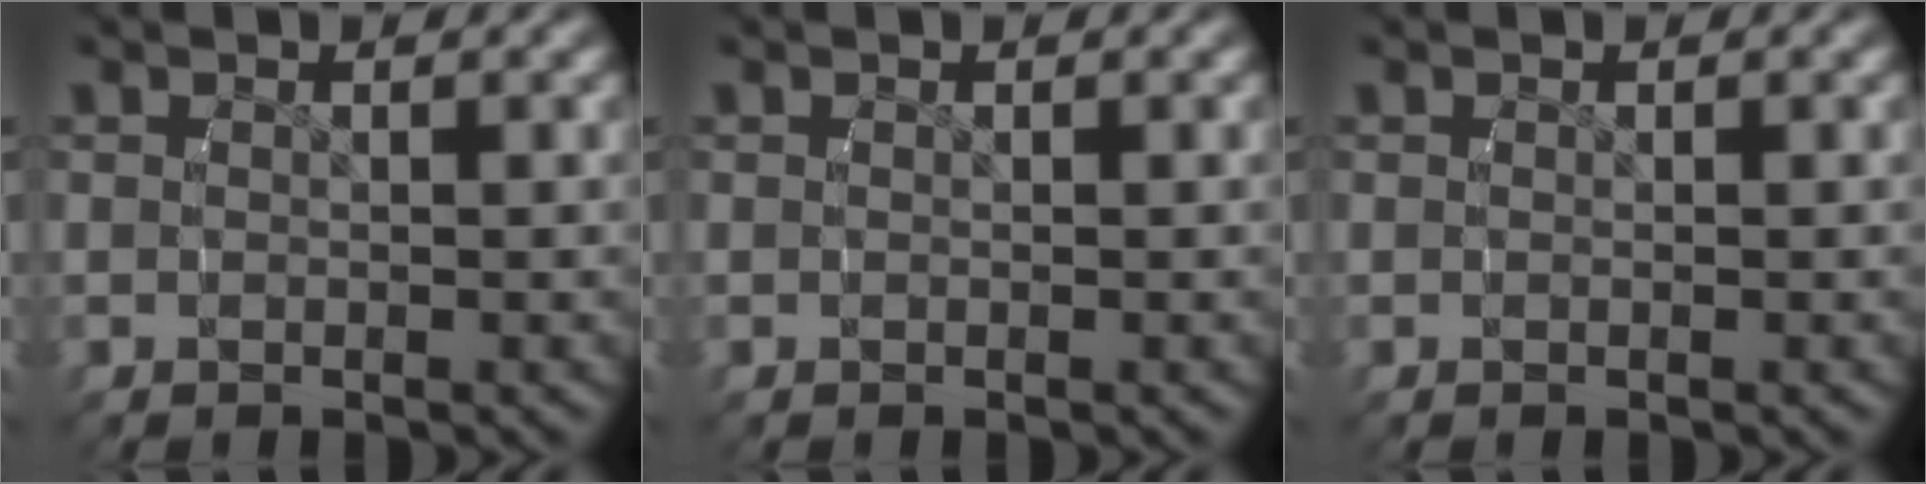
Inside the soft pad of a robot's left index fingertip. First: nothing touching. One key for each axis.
{"total": 0.0}
{"total": 0.0}